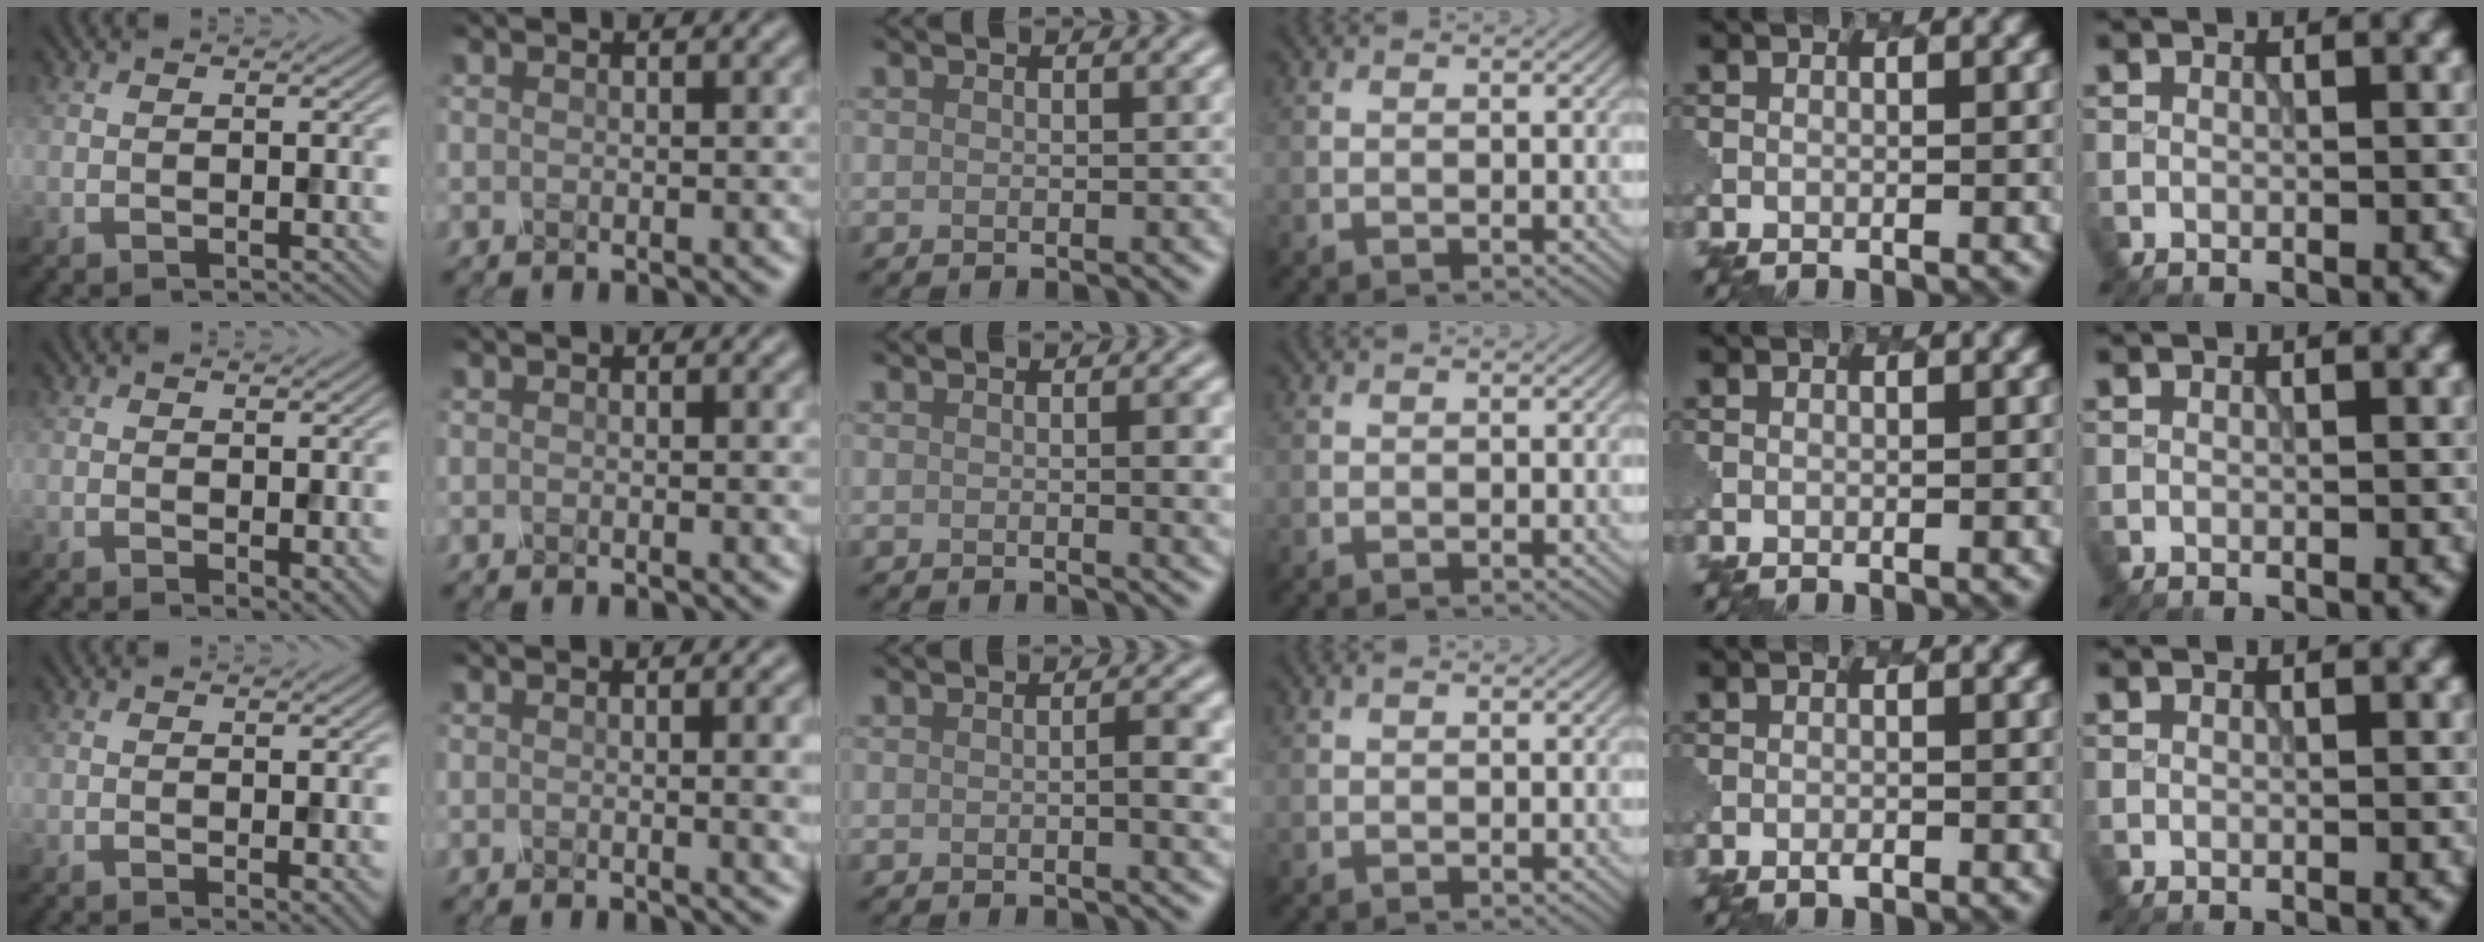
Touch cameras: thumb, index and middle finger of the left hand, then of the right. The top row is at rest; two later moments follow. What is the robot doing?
{"motion": "unscrew", "object": "spray bottle"}